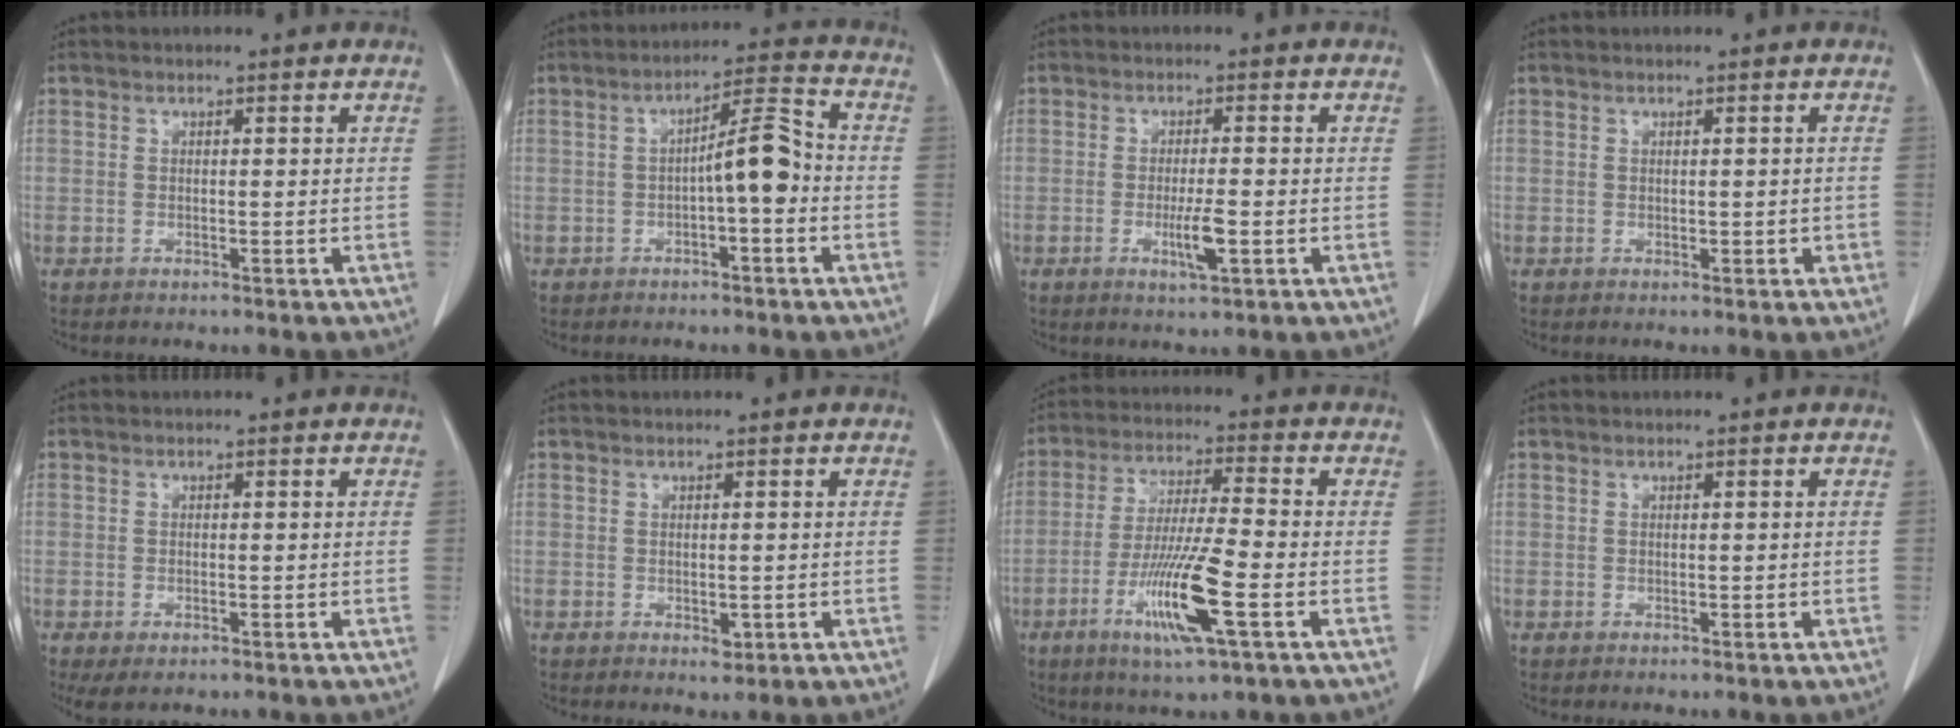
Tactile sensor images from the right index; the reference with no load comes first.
{"total": 6.5, "force": [-1.2, 1.2, 6.3], "torque": [-0.099, 0.023, -0.019]}
{"total": 4.1, "force": [-1.3, 0.3, 3.9], "torque": [-0.073, -0.007, -0.021]}
{"total": 0.9, "force": [-0.1, 0.7, 0.6], "torque": [-0.007, 0.004, 0.001]}
{"total": 2.7, "force": [-1.4, 1.0, 2.1], "torque": [-0.039, -0.006, -0.016]}
{"total": 1.3, "force": [-0.3, 0.8, 0.9], "torque": [-0.013, -0.003, -0.001]}
{"total": 12.2, "force": [-4.5, 0.2, 11.3], "torque": [-0.222, -0.021, -0.085]}
{"total": 0.0}